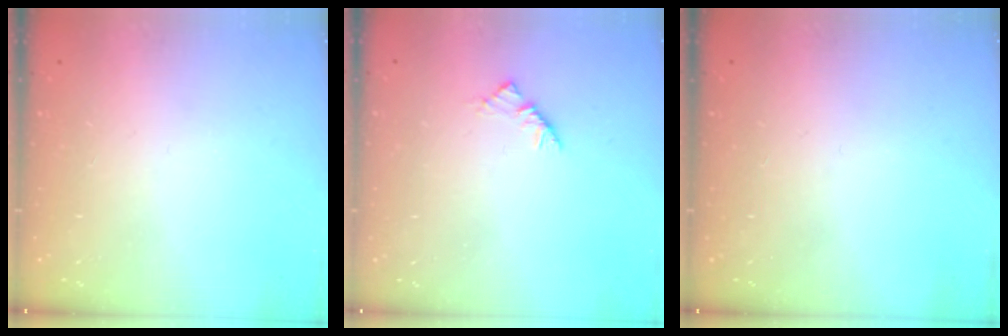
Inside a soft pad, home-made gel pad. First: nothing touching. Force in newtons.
{"total": 2.9, "press": 2.8, "slide": 0.7}
{"total": 0.0}